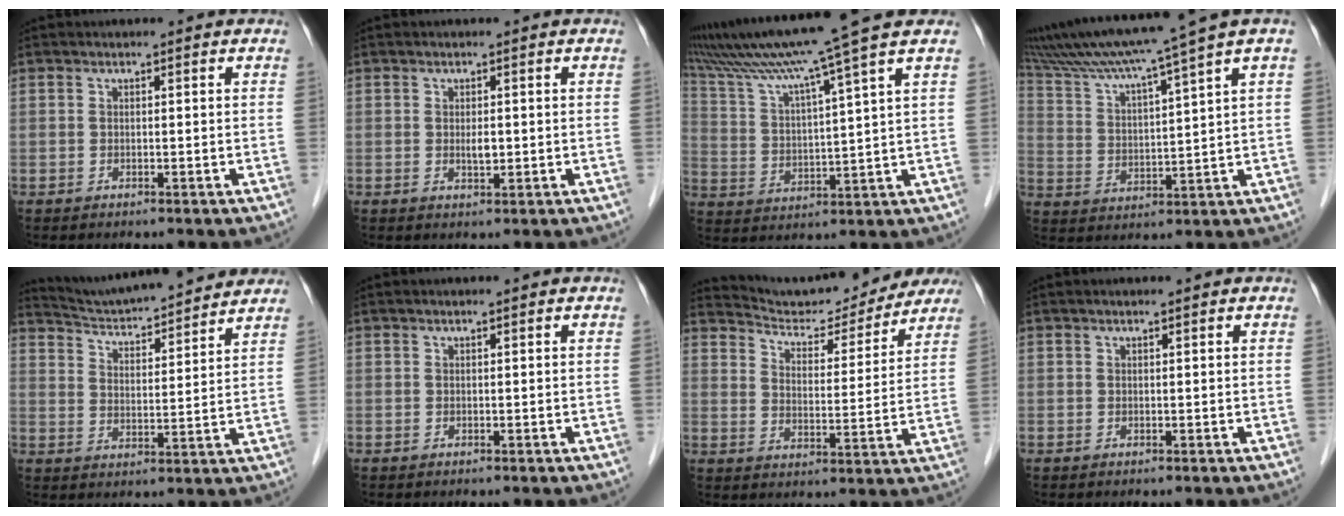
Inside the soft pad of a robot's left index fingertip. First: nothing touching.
{"total": 1.5, "force": [0.0, 0.5, 1.4], "torque": [-0.028, -0.002, 0.002]}
{"total": 14.6, "force": [11.5, -3.0, 8.4], "torque": [-0.152, -0.002, 0.188]}
{"total": 15.1, "force": [11.7, -2.3, 9.2], "torque": [-0.161, 0.003, 0.194]}
{"total": 15.9, "force": [14.9, 1.5, 5.2], "torque": [-0.086, 0.015, 0.223]}
{"total": 0.0}
{"total": 15.8, "force": [15.1, 3.1, 3.5], "torque": [-0.046, -0.005, 0.208]}
{"total": 0.6, "force": [0.5, -0.1, 0.4], "torque": [-0.008, 0.003, 0.010]}